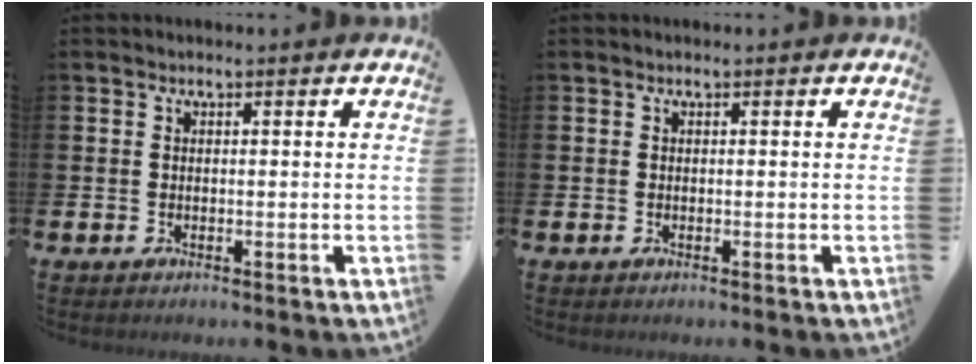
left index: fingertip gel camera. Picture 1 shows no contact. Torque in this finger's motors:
{"motor_torque": [-0.10, 0.09, -0.04, 0.00]}